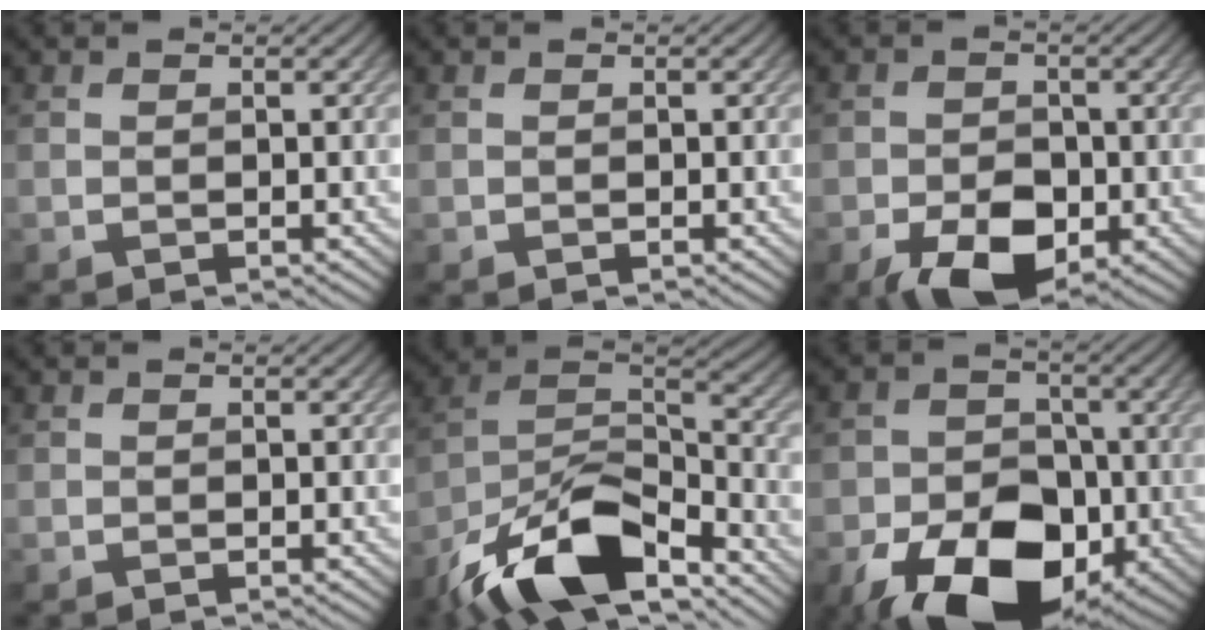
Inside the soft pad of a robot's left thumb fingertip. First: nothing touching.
{"total": 0.0}
{"total": 8.0, "force": [-3.6, 4.9, 5.2], "torque": [-0.096, -0.013, -0.065]}
{"total": 0.0}
{"total": 14.9, "force": [-10.4, 5.4, 9.2], "torque": [-0.188, -0.014, -0.206]}
{"total": 16.0, "force": [-7.4, 10.4, 9.7], "torque": [-0.150, -0.026, -0.136]}